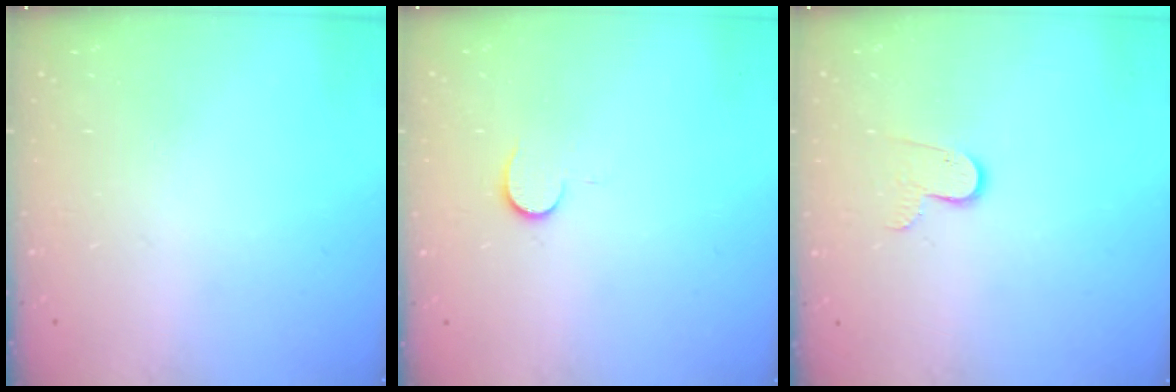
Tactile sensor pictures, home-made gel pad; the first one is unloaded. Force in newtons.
{"total": 4.0, "press": 4.0, "slide": 0.4}
{"total": 7.6, "press": 7.6, "slide": 0.7}